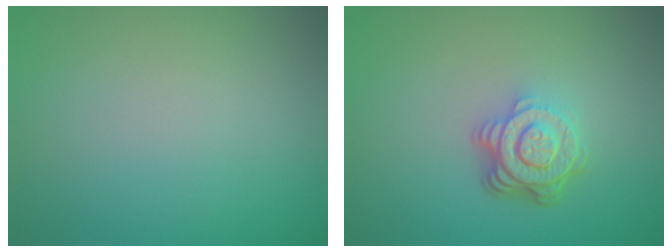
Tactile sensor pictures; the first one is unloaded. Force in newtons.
{"total": 4.9, "press": 3.4, "slide": 3.5}